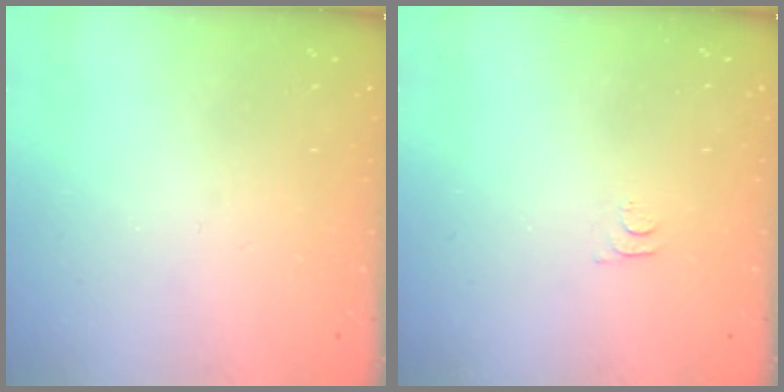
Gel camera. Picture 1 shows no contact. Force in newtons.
{"total": 4.4, "press": 4.4, "slide": 0.4}